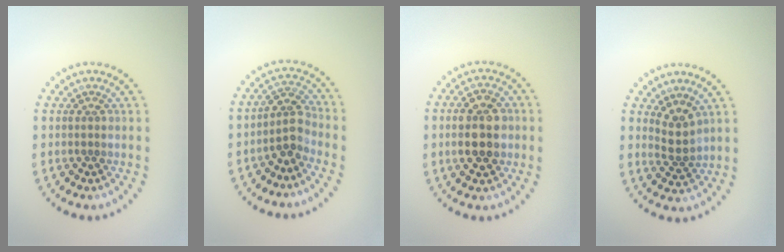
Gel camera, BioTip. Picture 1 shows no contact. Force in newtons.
{"total": 2.5, "press": 2.0, "slide": 1.6}
{"total": 4.9, "press": 4.9, "slide": 0.1}
{"total": 2.4, "press": 1.8, "slide": 1.6}